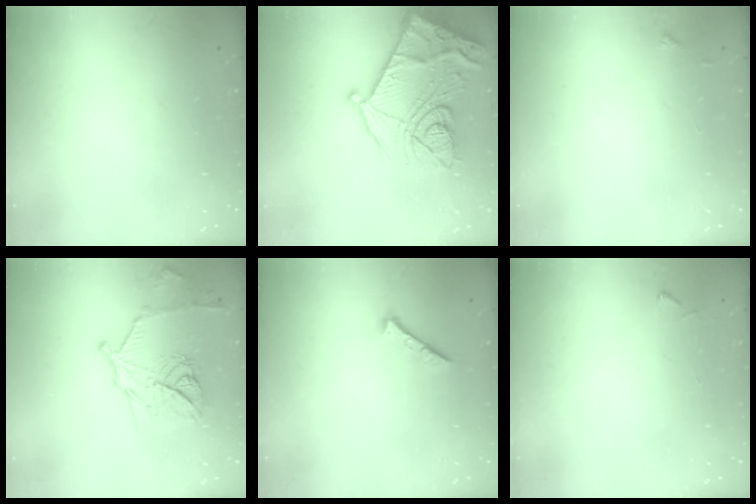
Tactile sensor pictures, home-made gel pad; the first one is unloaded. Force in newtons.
{"total": 27.1, "press": 27.1, "slide": 0.8}
{"total": 3.6, "press": 3.6, "slide": 0.5}
{"total": 16.4, "press": 16.3, "slide": 1.0}
{"total": 0.0}
{"total": 4.8, "press": 4.8, "slide": 0.6}